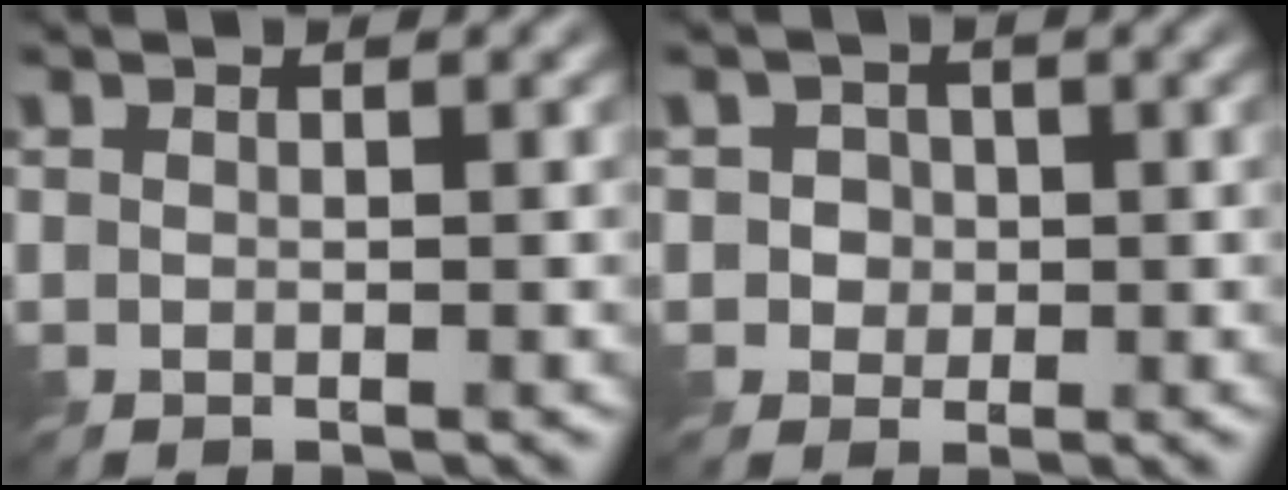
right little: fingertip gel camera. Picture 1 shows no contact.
{"total": 2.6, "force": [0.5, 2.4, 0.9], "torque": [-0.013, 0.004, 0.006]}